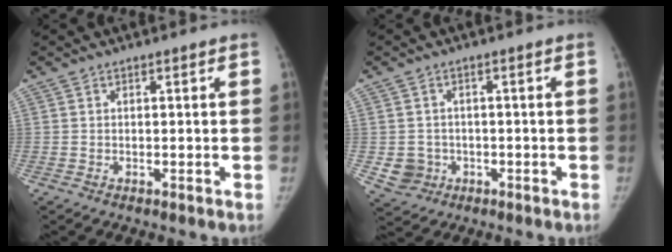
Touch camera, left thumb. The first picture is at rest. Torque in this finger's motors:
{"motor_torque": [0.02, 0.07, 0.19, -0.30, 0.04]}